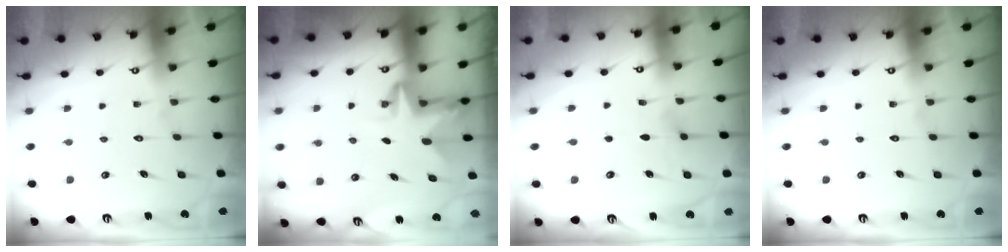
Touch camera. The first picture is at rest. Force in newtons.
{"total": 3.3, "press": 3.3, "slide": 0.1}
{"total": 4.6, "press": 4.3, "slide": 1.5}
{"total": 0.0}